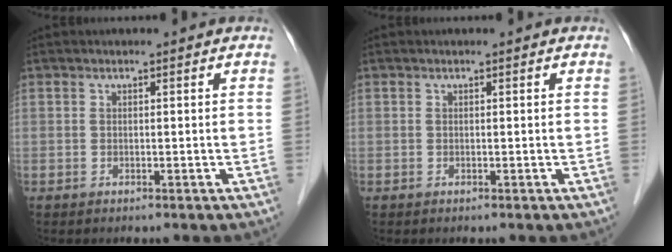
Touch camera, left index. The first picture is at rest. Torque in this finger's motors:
{"motor_torque": [0.02, 0.01, 0.00, -0.01]}